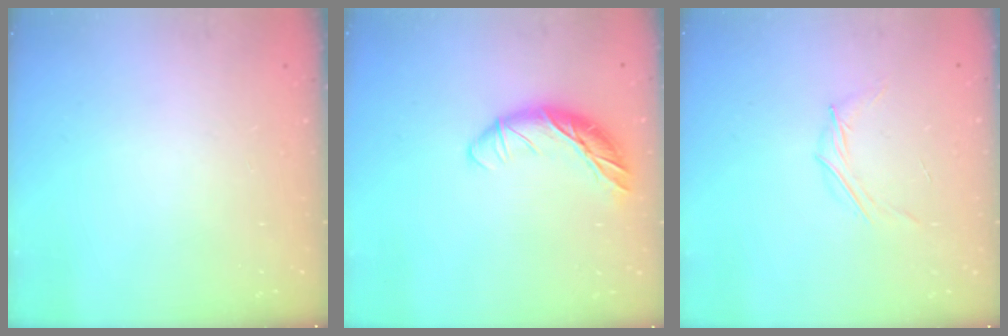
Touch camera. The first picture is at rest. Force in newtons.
{"total": 12.2, "press": 12.1, "slide": 1.9}
{"total": 4.1, "press": 4.0, "slide": 1.0}